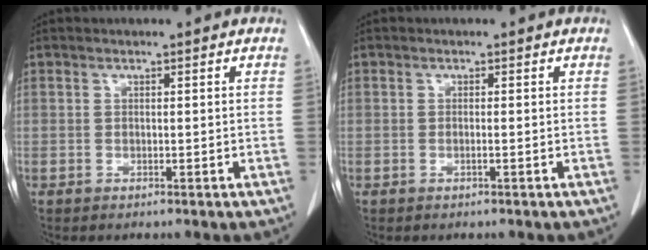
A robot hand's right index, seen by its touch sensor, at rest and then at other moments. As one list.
[{"total": 0.5, "force": [-0.2, -0.1, 0.5], "torque": [-0.008, 0.001, -0.004]}]